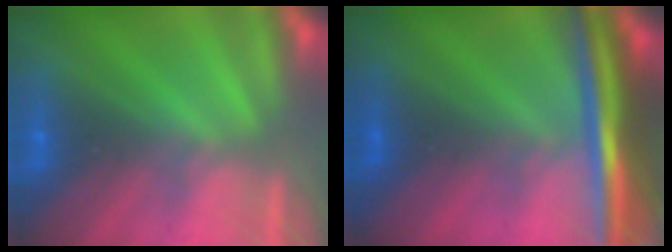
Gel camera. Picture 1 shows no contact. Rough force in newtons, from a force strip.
{"total": 7.5}